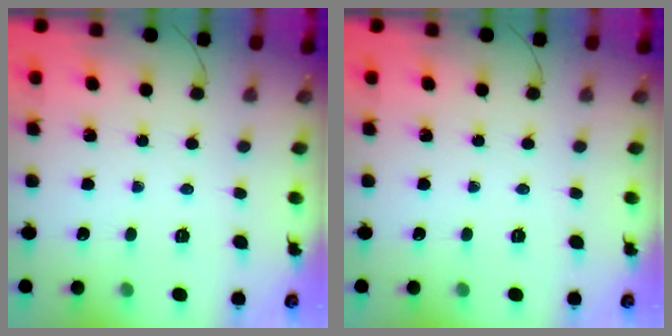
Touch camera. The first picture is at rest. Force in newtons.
{"total": 0.0}